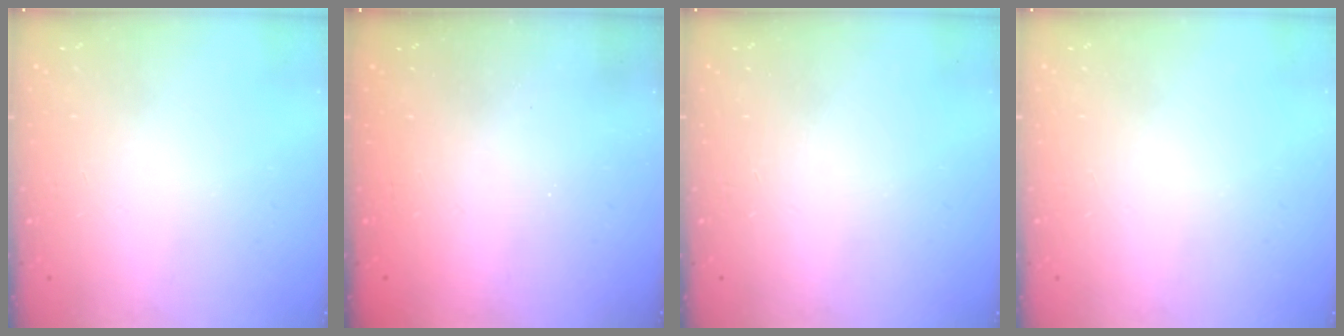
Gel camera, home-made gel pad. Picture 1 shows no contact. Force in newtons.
{"total": 2.4, "press": 2.2, "slide": 0.8}
{"total": 0.0}
{"total": 0.0}